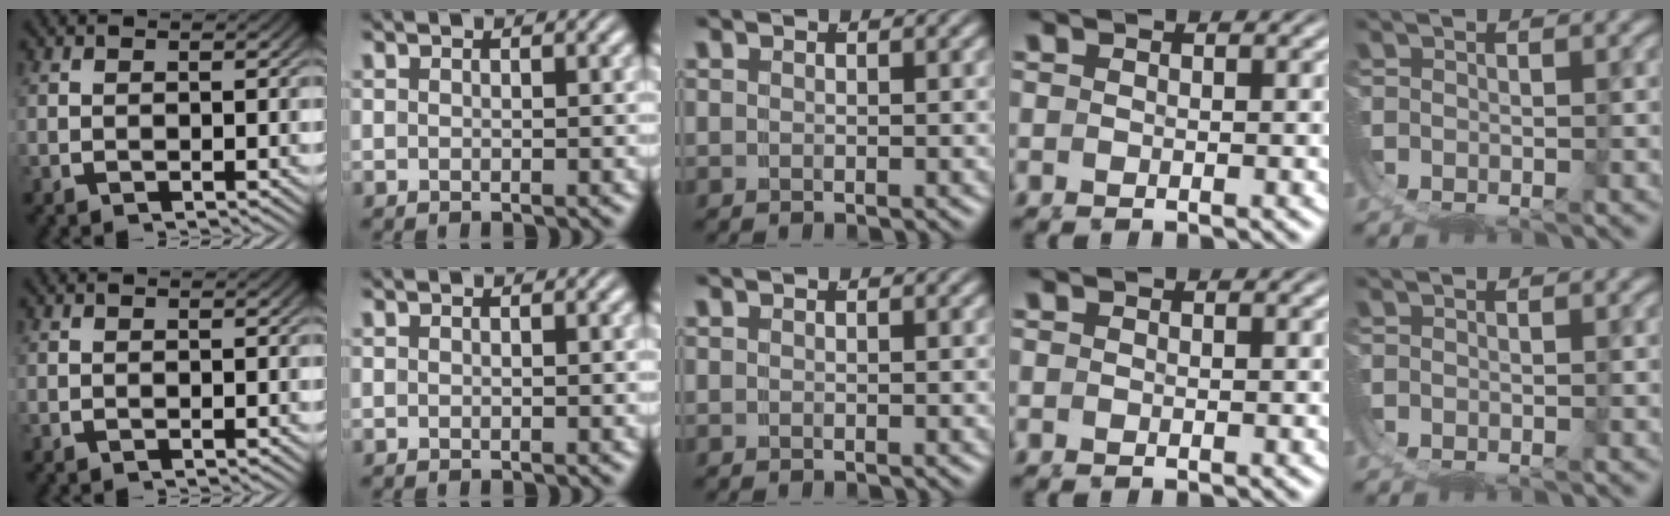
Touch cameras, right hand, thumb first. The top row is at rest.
{}